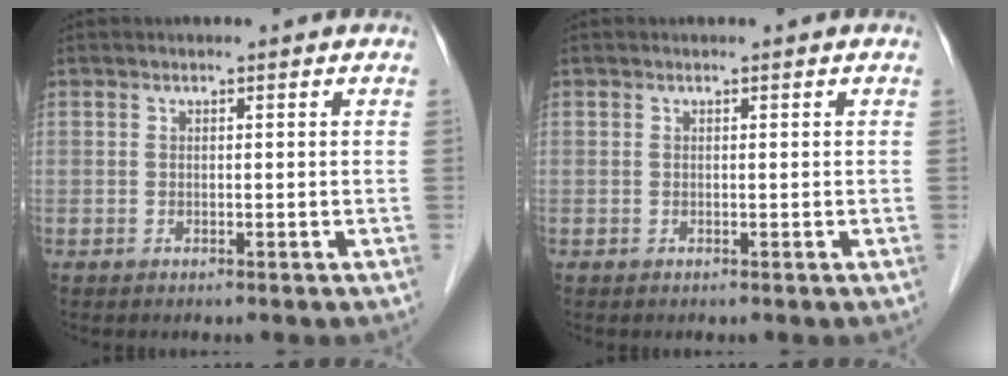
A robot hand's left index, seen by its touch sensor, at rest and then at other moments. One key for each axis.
{"total": 0.0}